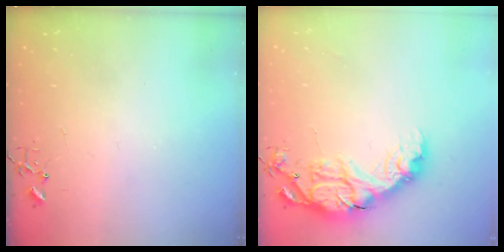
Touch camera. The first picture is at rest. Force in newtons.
{"total": 17.2, "press": 17.2, "slide": 0.5}